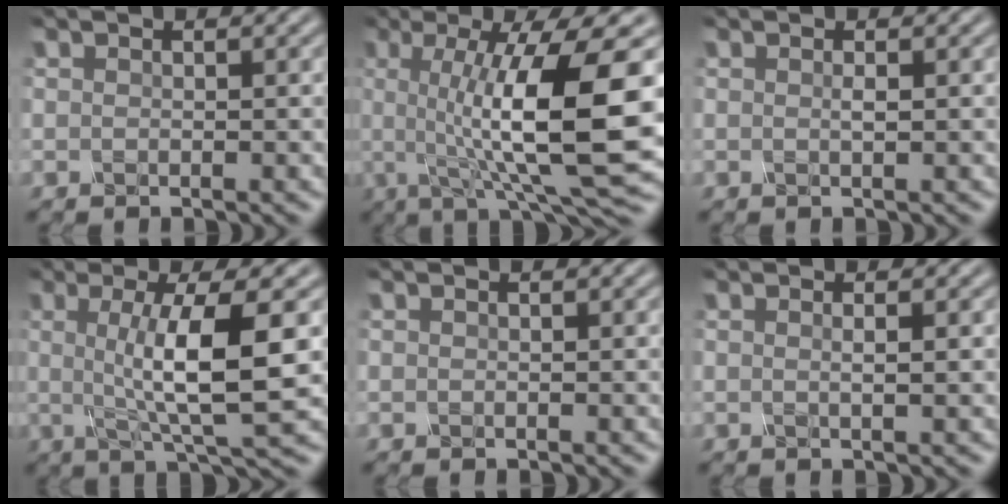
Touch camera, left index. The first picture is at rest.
{"total": 13.1, "force": [0.6, 3.0, 12.8], "torque": [-0.174, 0.005, 0.010]}
{"total": 0.6, "force": [0.1, 0.1, 0.6], "torque": [-0.012, 0.002, 0.000]}
{"total": 8.1, "force": [0.6, 1.6, 7.9], "torque": [-0.118, 0.001, 0.010]}
{"total": 0.0}
{"total": 1.4, "force": [0.2, 0.4, 1.3], "torque": [-0.013, 0.002, -0.006]}